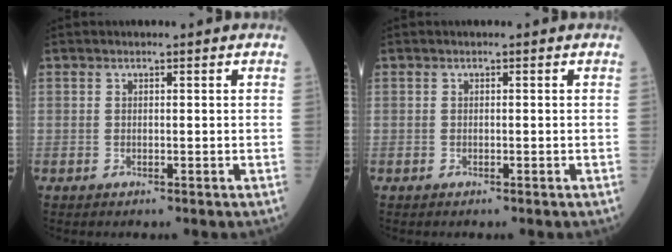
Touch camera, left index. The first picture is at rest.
{"total": 0.0}